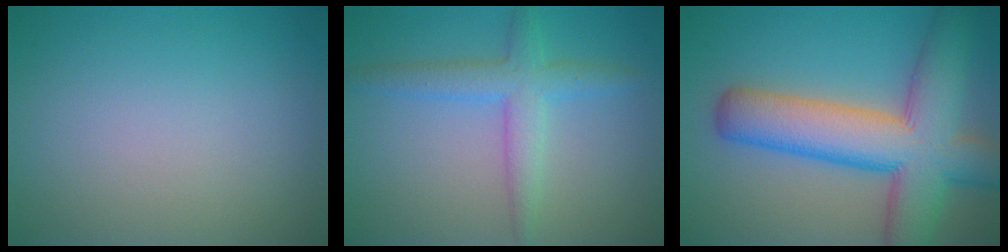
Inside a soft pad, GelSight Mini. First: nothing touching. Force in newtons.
{"total": 3.7, "press": 3.7, "slide": 0.0}
{"total": 10.9, "press": 10.9, "slide": 0.6}